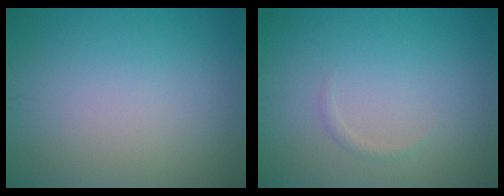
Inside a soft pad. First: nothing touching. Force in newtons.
{"total": 0.7, "press": 0.7, "slide": 0.0}